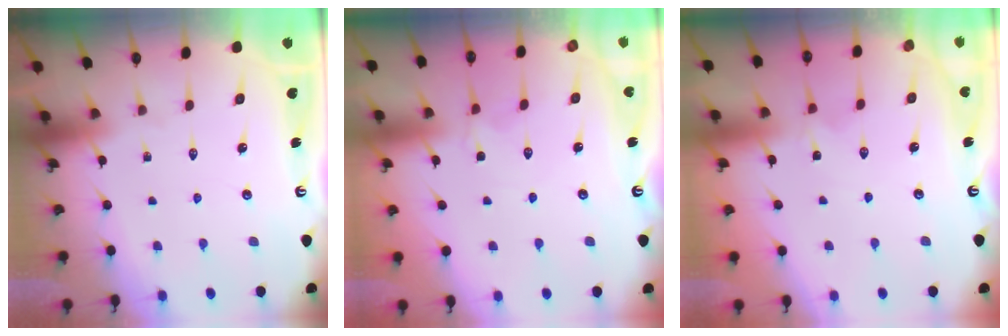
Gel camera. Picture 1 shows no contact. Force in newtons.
{"total": 1.6, "press": 1.6, "slide": 0.4}
{"total": 0.7, "press": 0.6, "slide": 0.3}